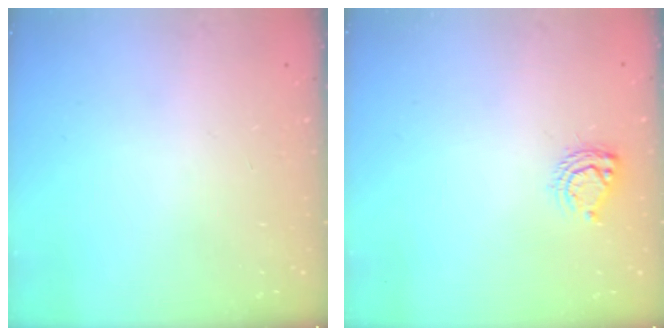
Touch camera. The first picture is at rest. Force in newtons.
{"total": 7.5, "press": 7.5, "slide": 0.5}